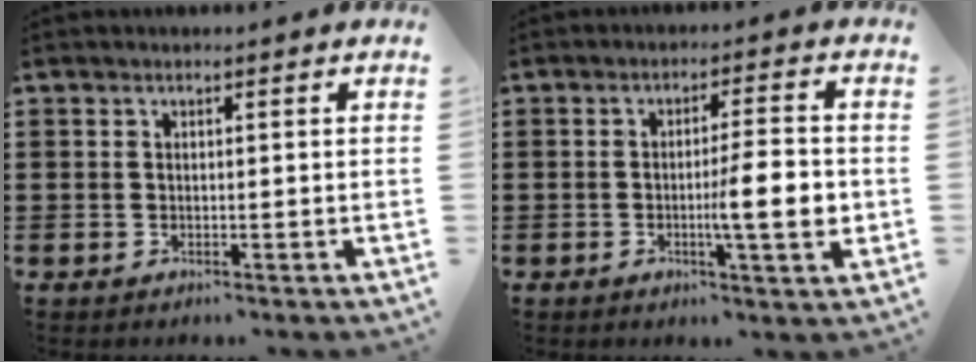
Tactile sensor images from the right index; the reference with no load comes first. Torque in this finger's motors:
{"motor_torque": [1.35, 0.10, 0.50, 0.16]}